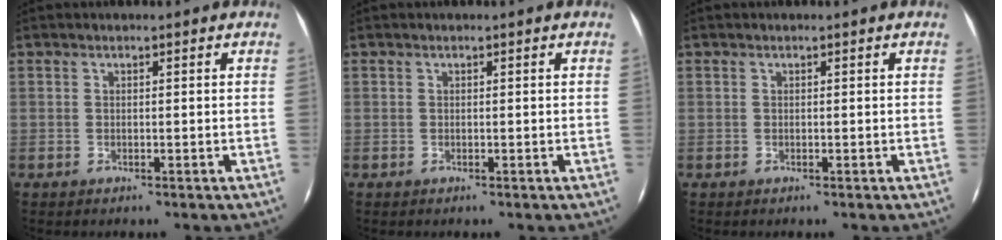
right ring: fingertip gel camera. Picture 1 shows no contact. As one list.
[{"total": 0.0}, {"total": 0.0}]